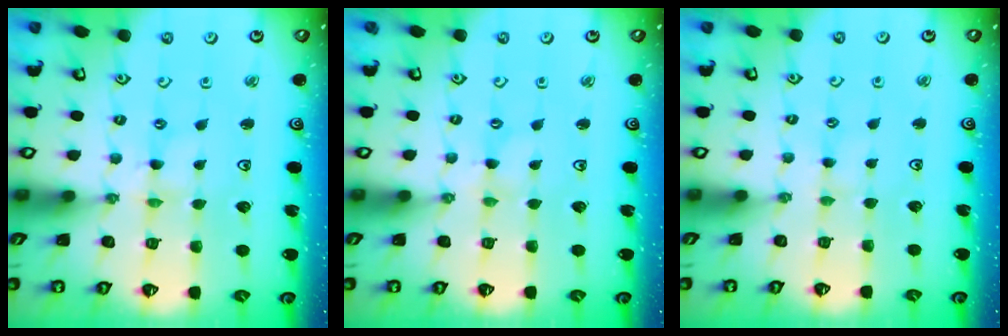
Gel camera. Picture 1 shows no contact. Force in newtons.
{"total": 0.5, "press": 0.5, "slide": 0.1}
{"total": 1.7, "press": 1.7, "slide": 0.4}